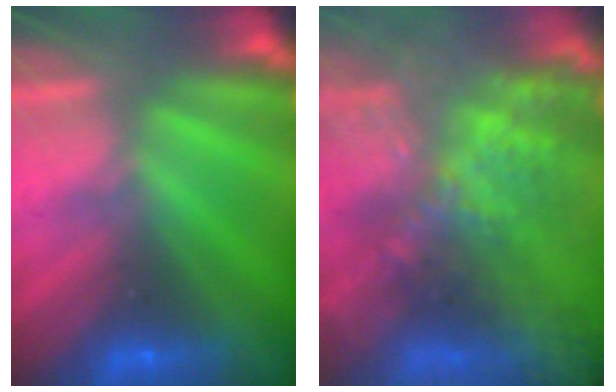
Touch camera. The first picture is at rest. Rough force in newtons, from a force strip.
{"total": 9.0}